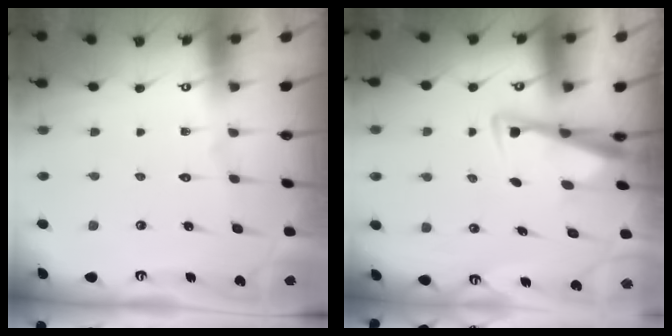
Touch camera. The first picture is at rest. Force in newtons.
{"total": 3.6, "press": 3.5, "slide": 0.9}